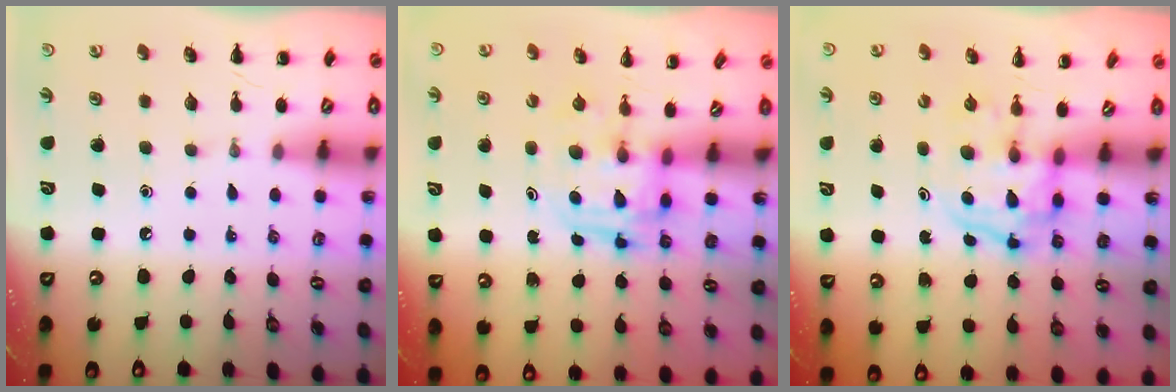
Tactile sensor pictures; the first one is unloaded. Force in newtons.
{"total": 3.3, "press": 3.3, "slide": 0.5}
{"total": 3.7, "press": 3.6, "slide": 0.5}